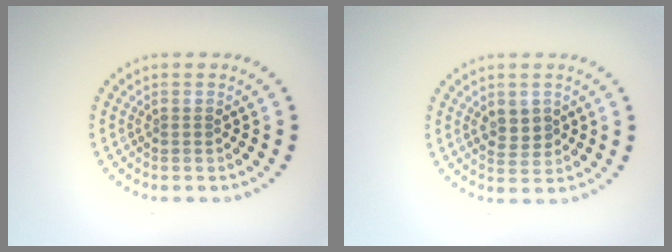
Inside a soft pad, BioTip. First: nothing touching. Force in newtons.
{"total": 2.4, "press": 2.4, "slide": 0.6}